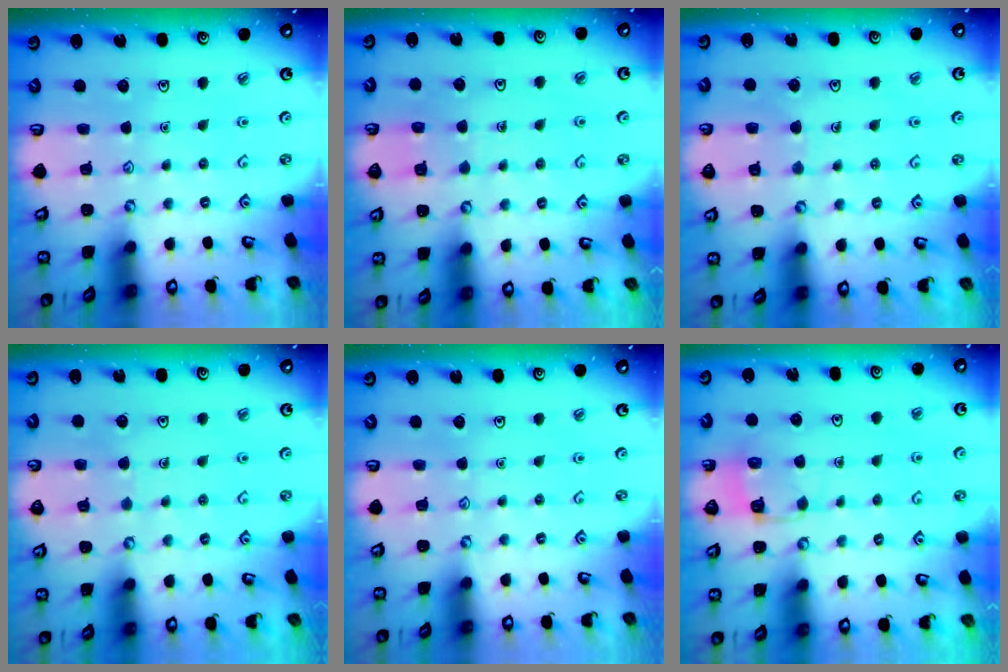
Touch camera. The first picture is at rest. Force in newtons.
{"total": 3.9, "press": 3.9, "slide": 0.3}
{"total": 4.2, "press": 4.2, "slide": 0.3}
{"total": 3.6, "press": 3.6, "slide": 0.3}
{"total": 0.0}
{"total": 5.6, "press": 5.6, "slide": 0.5}